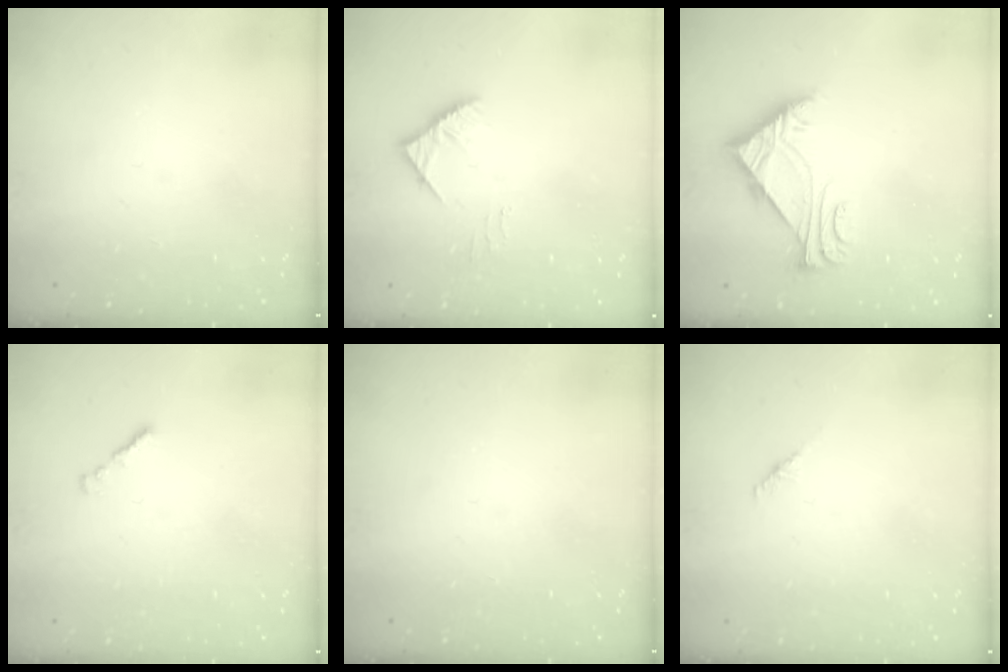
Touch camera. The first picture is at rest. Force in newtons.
{"total": 4.9, "press": 4.8, "slide": 0.7}
{"total": 6.4, "press": 6.4, "slide": 0.8}
{"total": 1.1, "press": 1.0, "slide": 0.5}
{"total": 0.0}
{"total": 2.9, "press": 2.8, "slide": 0.8}